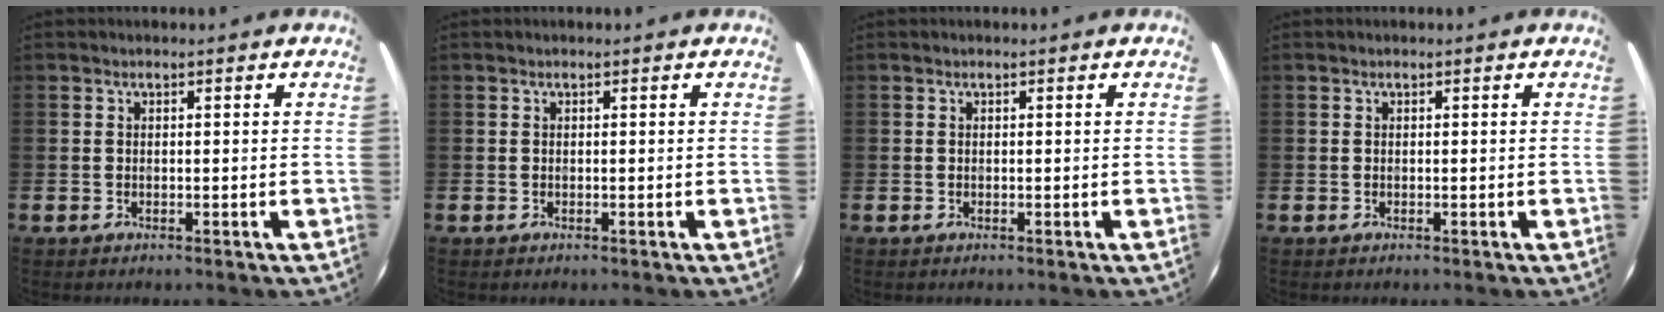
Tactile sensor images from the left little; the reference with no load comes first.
{"total": 0.0}
{"total": 0.0}
{"total": 0.0}